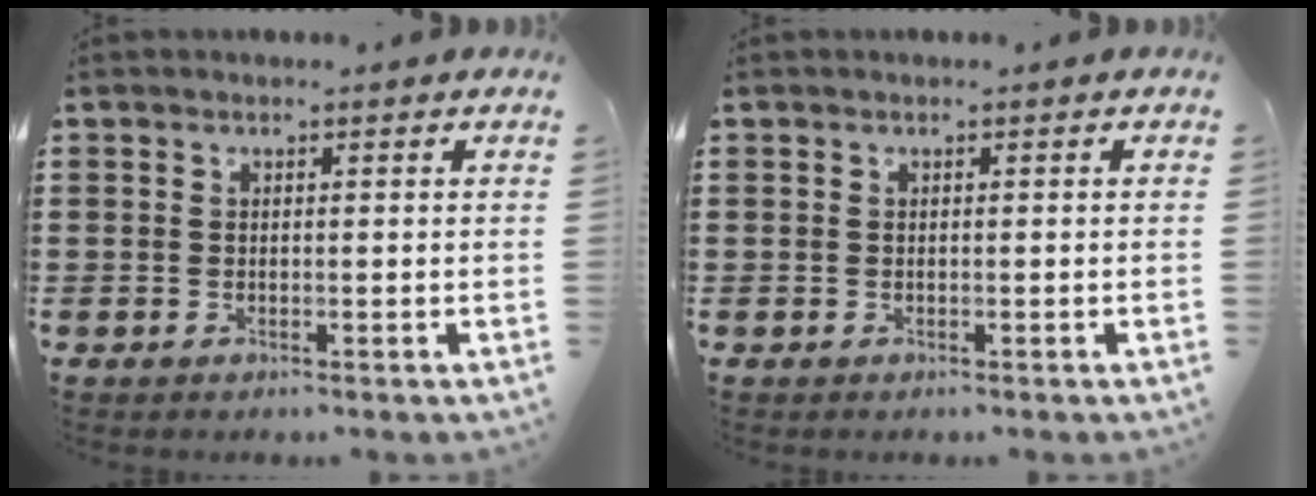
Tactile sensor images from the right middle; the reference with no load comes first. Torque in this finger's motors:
{"motor_torque": [0.60, 0.02, 0.10, 0.01]}